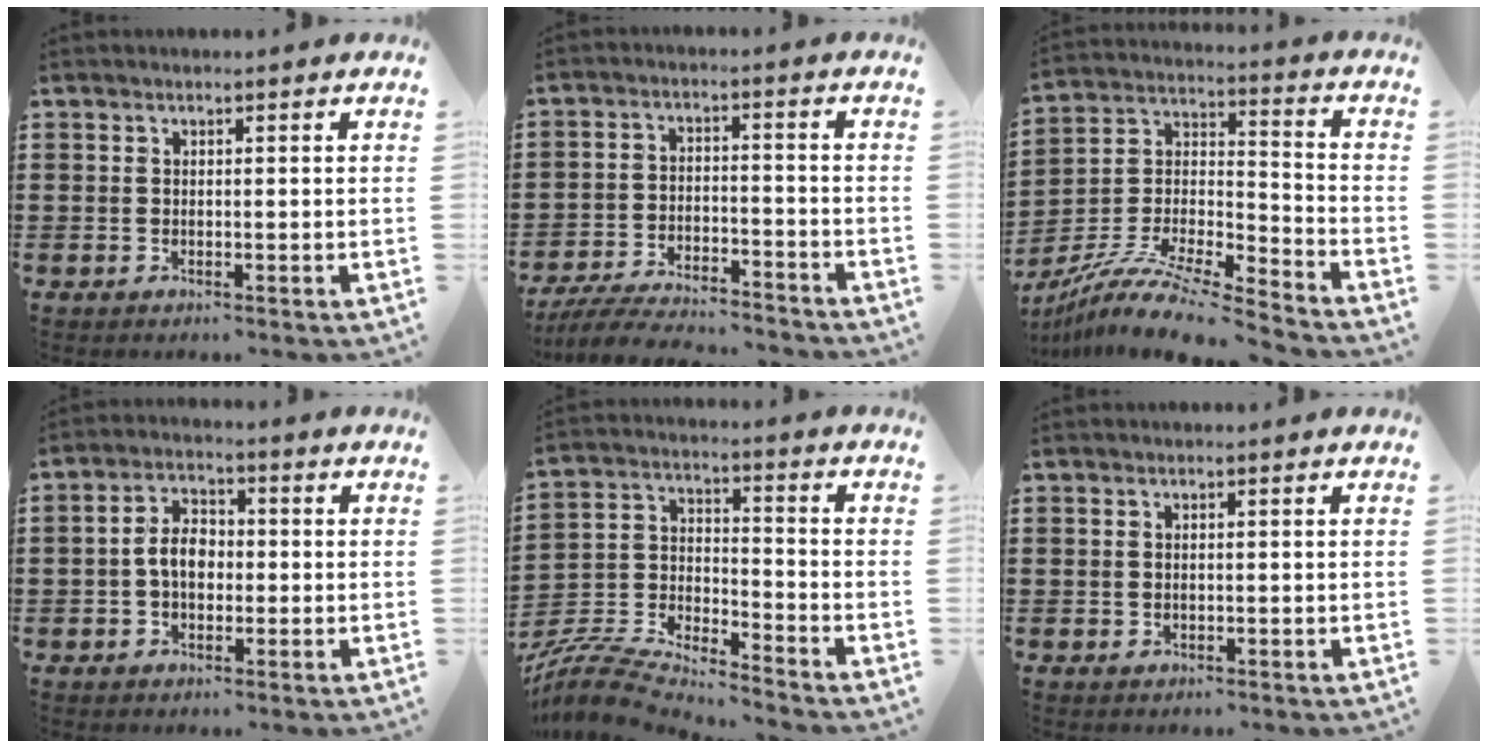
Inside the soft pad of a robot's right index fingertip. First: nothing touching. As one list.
[{"total": 6.4, "force": [-6.2, 0.6, 1.6], "torque": [-0.040, 0.003, -0.123]}, {"total": 11.3, "force": [-9.9, 1.1, 5.4], "torque": [-0.108, 0.009, -0.199]}, {"total": 5.0, "force": [-0.5, 3.2, 3.8], "torque": [-0.081, 0.008, -0.012]}, {"total": 6.4, "force": [-6.2, 0.7, 1.5], "torque": [-0.053, -0.012, -0.132]}, {"total": 0.6, "force": [0.2, 0.4, 0.4], "torque": [-0.010, 0.004, 0.003]}]